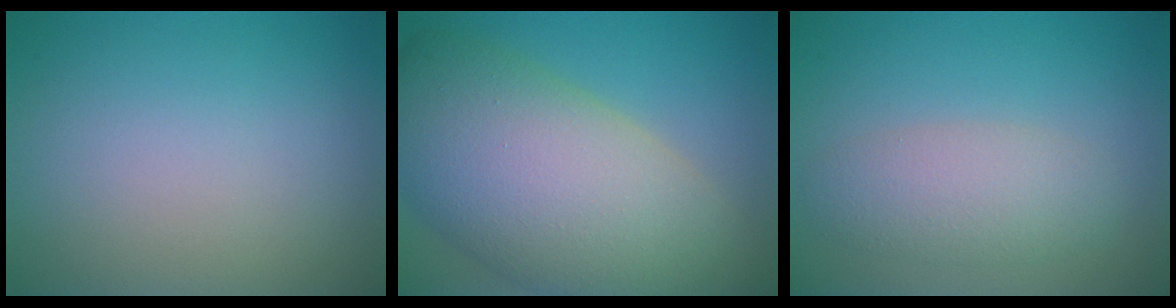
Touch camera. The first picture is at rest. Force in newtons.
{"total": 14.4, "press": 14.4, "slide": 0.8}
{"total": 3.6, "press": 3.6, "slide": 0.1}